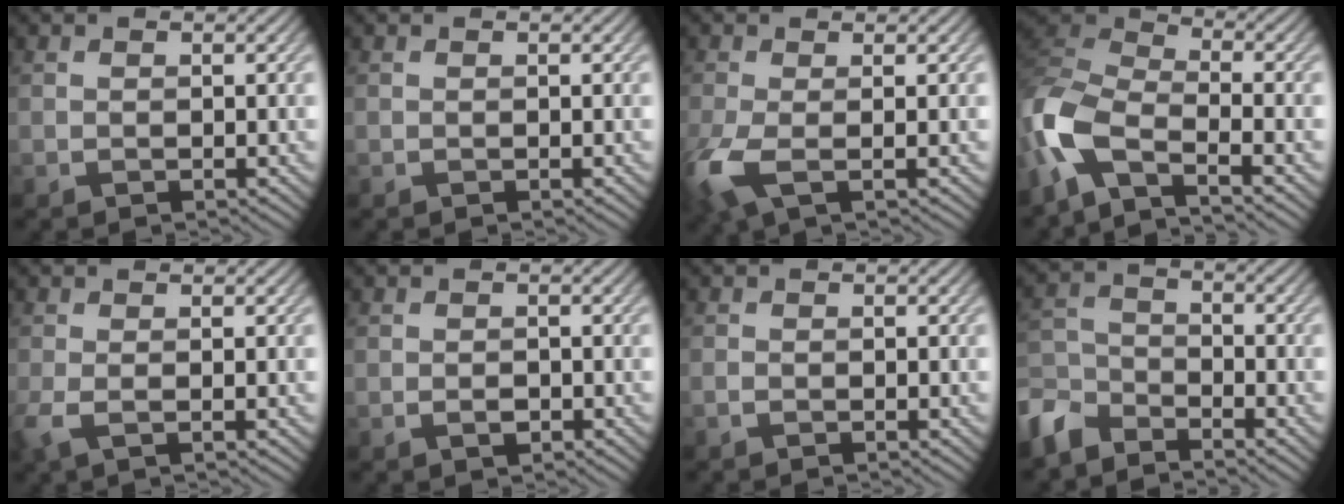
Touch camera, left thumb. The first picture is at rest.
{"total": 0.0}
{"total": 5.3, "force": [-1.4, 2.1, 4.7], "torque": [-0.129, -0.016, -0.031]}
{"total": 10.5, "force": [-5.7, 4.3, 7.7], "torque": [-0.181, -0.008, -0.135]}
{"total": 2.4, "force": [-0.7, 0.7, 2.1], "torque": [-0.060, -0.007, -0.020]}
{"total": 1.3, "force": [-0.6, 0.8, 0.9], "torque": [-0.015, -0.002, -0.010]}
{"total": 0.5, "force": [-0.4, 0.2, 0.3], "torque": [-0.008, 0.000, -0.010]}
{"total": 5.7, "force": [-4.8, 2.5, 1.8], "torque": [-0.047, -0.003, -0.117]}